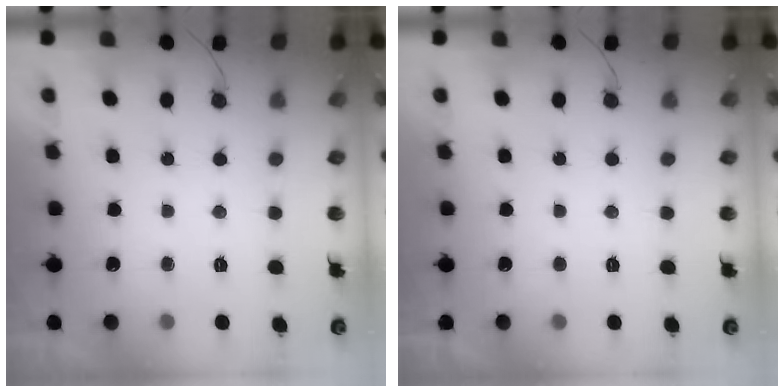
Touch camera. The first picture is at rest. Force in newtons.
{"total": 0.0}